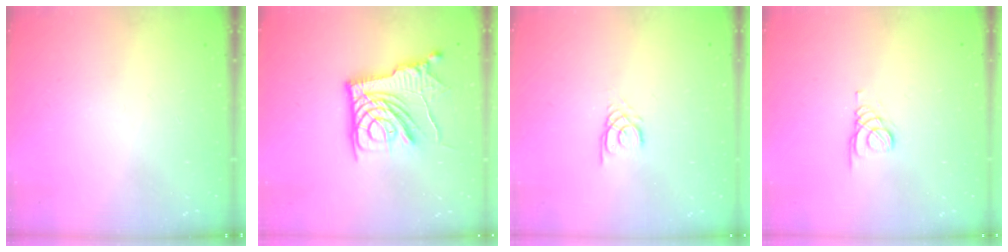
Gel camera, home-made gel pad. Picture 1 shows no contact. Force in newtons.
{"total": 14.2, "press": 14.1, "slide": 1.1}
{"total": 2.2, "press": 2.2, "slide": 0.2}
{"total": 1.4, "press": 1.4, "slide": 0.2}